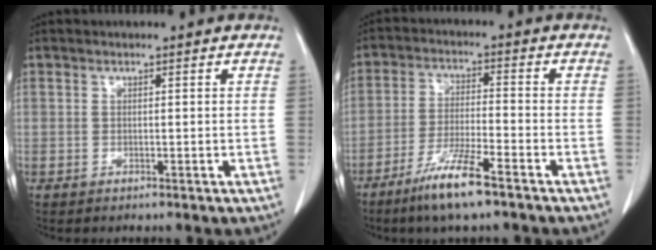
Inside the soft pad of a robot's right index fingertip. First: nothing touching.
{"total": 8.6, "force": [-5.8, 0.3, 6.2], "torque": [-0.124, -0.019, -0.111]}